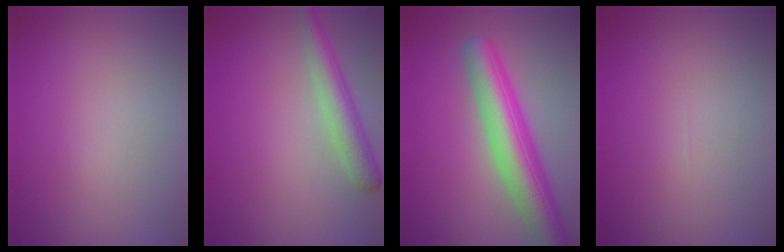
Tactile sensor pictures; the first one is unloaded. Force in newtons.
{"total": 3.5, "press": 3.5, "slide": 0.2}
{"total": 7.4, "press": 7.4, "slide": 0.4}
{"total": 0.0}